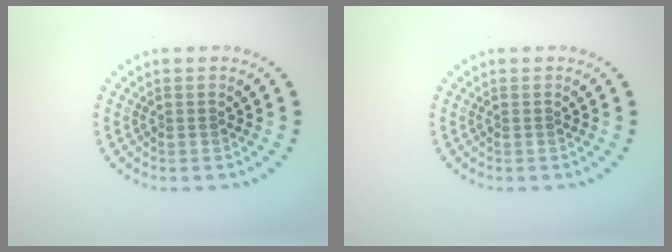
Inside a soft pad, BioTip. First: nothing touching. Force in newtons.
{"total": 0.0}